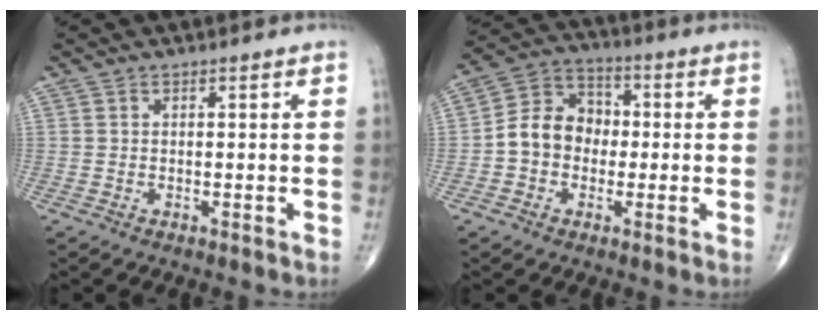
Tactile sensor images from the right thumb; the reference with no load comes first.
{"total": 9.7, "force": [-1.1, 8.0, 5.3], "torque": [-0.071, 0.038, -0.035]}